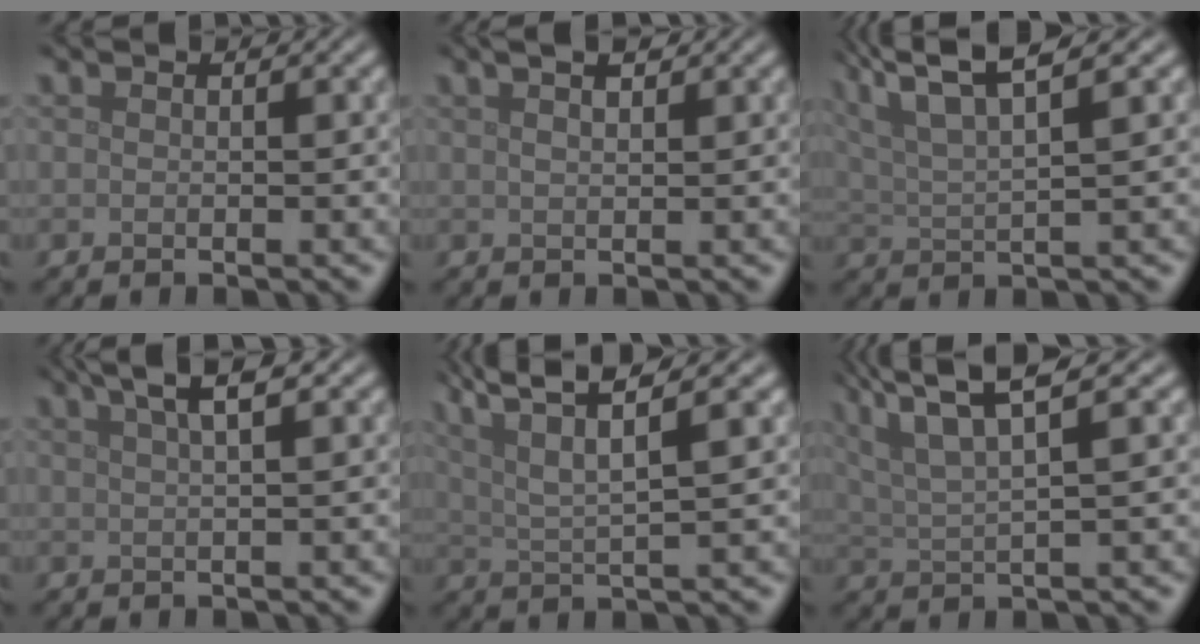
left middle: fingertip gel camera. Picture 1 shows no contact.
{"total": 3.1, "force": [2.0, 1.1, 2.1], "torque": [-0.021, 0.014, 0.012]}
{"total": 7.6, "force": [4.5, 2.1, 5.8], "torque": [-0.092, 0.025, 0.070]}
{"total": 4.3, "force": [2.6, 1.1, 3.3], "torque": [-0.031, 0.013, 0.026]}
{"total": 7.8, "force": [4.5, 1.8, 6.1], "torque": [-0.097, 0.025, 0.068]}
{"total": 7.2, "force": [4.1, 1.8, 5.7], "torque": [-0.092, 0.020, 0.073]}